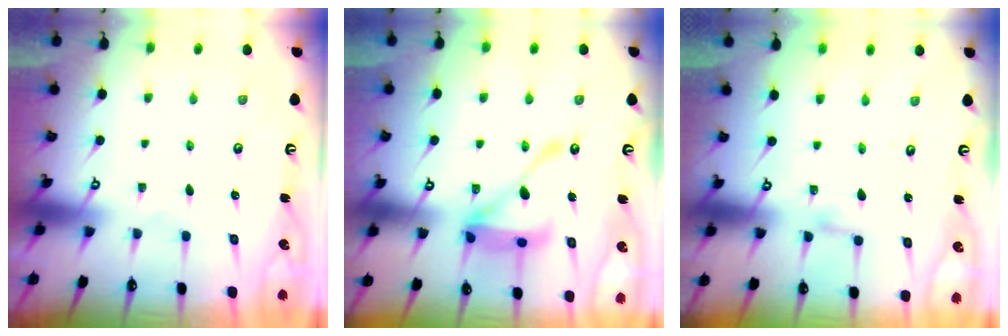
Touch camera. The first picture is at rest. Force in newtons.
{"total": 16.1, "press": 16.0, "slide": 1.6}
{"total": 1.7, "press": 1.7, "slide": 0.2}